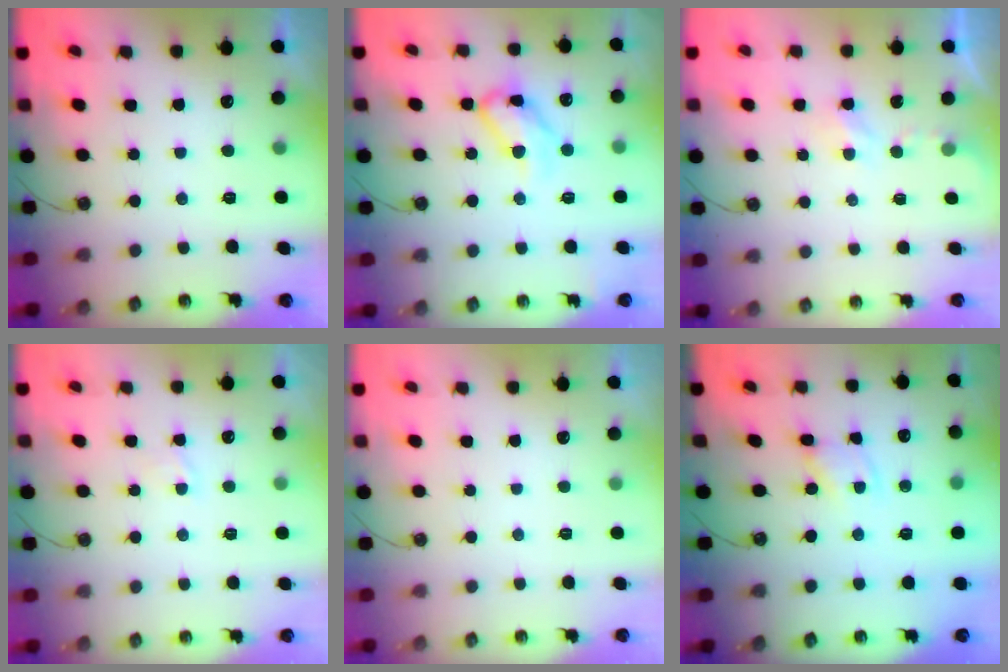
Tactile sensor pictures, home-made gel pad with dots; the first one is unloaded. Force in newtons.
{"total": 12.1, "press": 12.0, "slide": 1.6}
{"total": 2.2, "press": 2.1, "slide": 0.4}
{"total": 2.8, "press": 2.8, "slide": 0.4}
{"total": 0.0}
{"total": 1.4, "press": 1.4, "slide": 0.2}